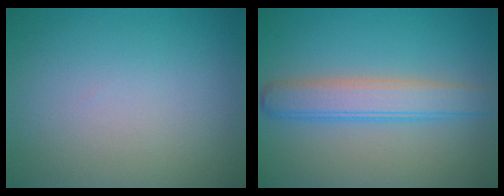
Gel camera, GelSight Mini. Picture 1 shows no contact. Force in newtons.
{"total": 4.2, "press": 4.2, "slide": 0.1}